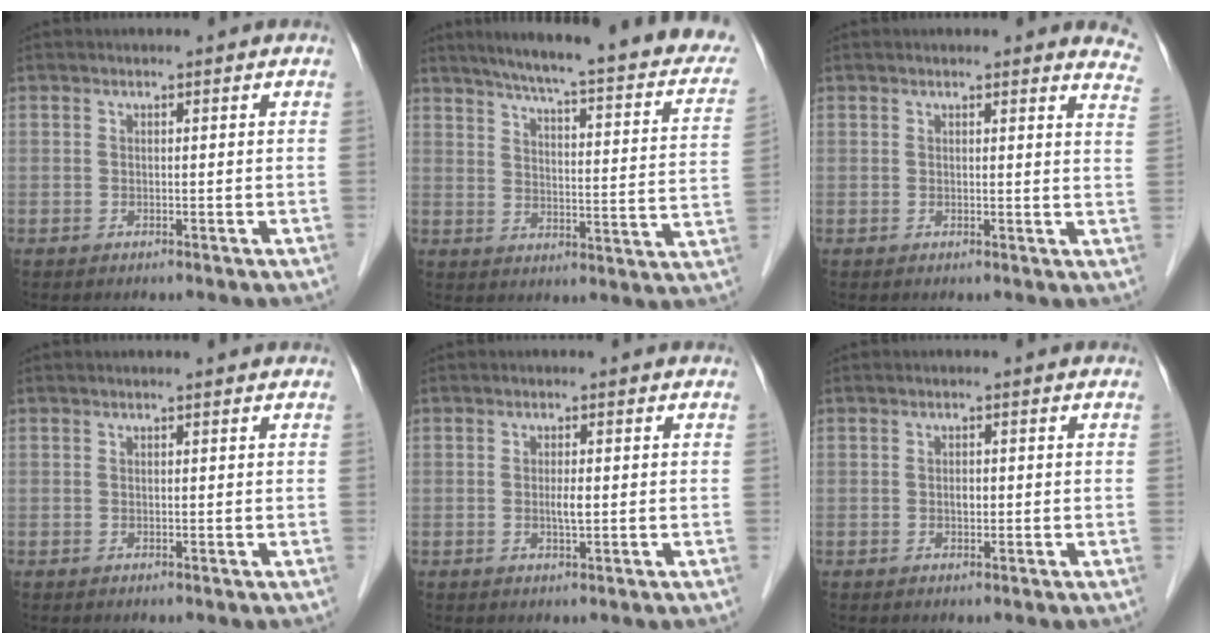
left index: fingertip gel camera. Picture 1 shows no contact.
{"total": 25.8, "force": [21.0, 3.2, 14.6], "torque": [-0.200, -0.024, 0.251]}
{"total": 6.6, "force": [6.3, 1.0, 1.7], "torque": [0.006, -0.028, 0.033]}
{"total": 1.0, "force": [0.9, 0.0, 0.3], "torque": [-0.011, 0.006, 0.012]}
{"total": 1.7, "force": [-0.1, 0.2, 1.7], "torque": [-0.034, -0.001, -0.001]}
{"total": 1.0, "force": [-0.1, 0.6, 0.8], "torque": [-0.013, 0.002, -0.002]}